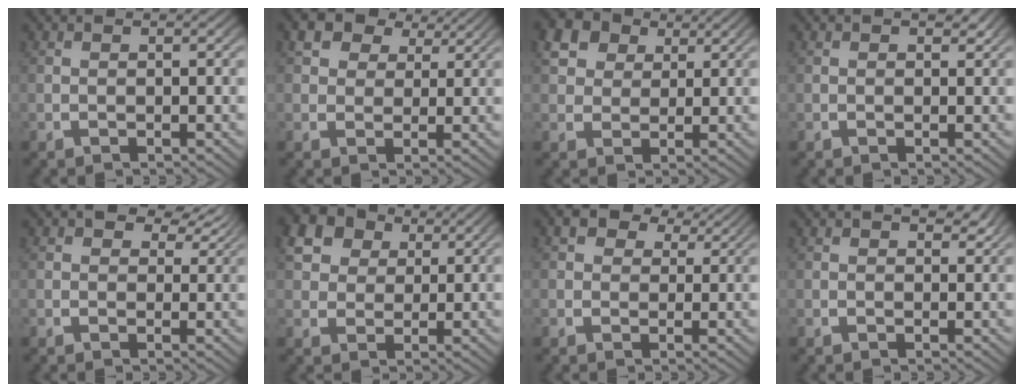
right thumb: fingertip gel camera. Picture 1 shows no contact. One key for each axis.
{"total": 5.8, "fx": 3.4, "fy": 3.8, "fz": 2.8, "tx": -0.053, "ty": 0.001, "tz": 0.056}
{"total": 8.1, "fx": 3.6, "fy": 6.2, "fz": 3.7, "tx": -0.083, "ty": 0.000, "tz": 0.057}
{"total": 0.8, "fx": 0.7, "fy": 0.4, "fz": 0.4, "tx": 0.003, "ty": 0.000, "tz": 0.009}
{"total": 3.4, "fx": 2.0, "fy": 1.9, "fz": 1.9, "tx": -0.020, "ty": 0.005, "tz": 0.028}
{"total": 9.2, "fx": 3.9, "fy": 7.2, "fz": 4.2, "tx": -0.094, "ty": 0.002, "tz": 0.060}
{"total": 4.8, "fx": 3.2, "fy": 2.7, "fz": 2.2, "tx": -0.034, "ty": 0.008, "tz": 0.046}
{"total": 1.5, "fx": 1.2, "fy": 0.7, "fz": 0.7, "tx": 0.000, "ty": 0.001, "tz": 0.018}